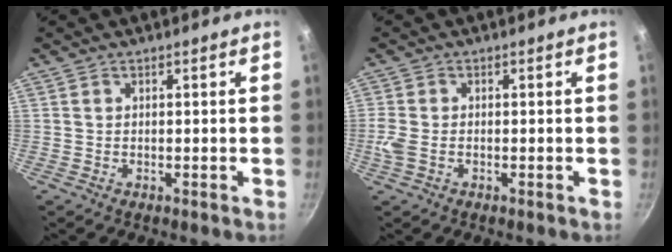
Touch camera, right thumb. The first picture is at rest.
{"total": 2.9, "force": [-0.7, 1.8, 2.2], "torque": [-0.055, 0.001, -0.016]}